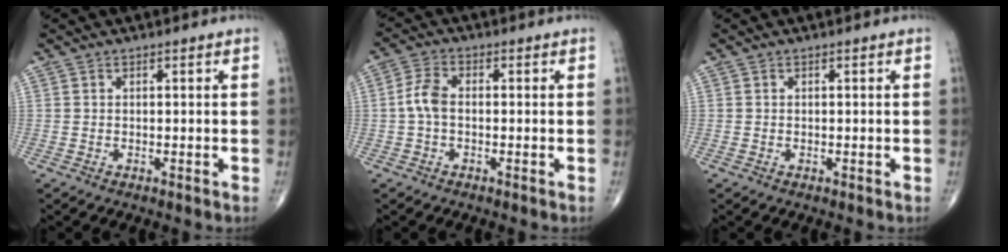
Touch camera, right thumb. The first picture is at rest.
{"total": 4.4, "force": [-0.5, 2.6, 3.5], "torque": [-0.076, 0.013, -0.016]}
{"total": 0.0}